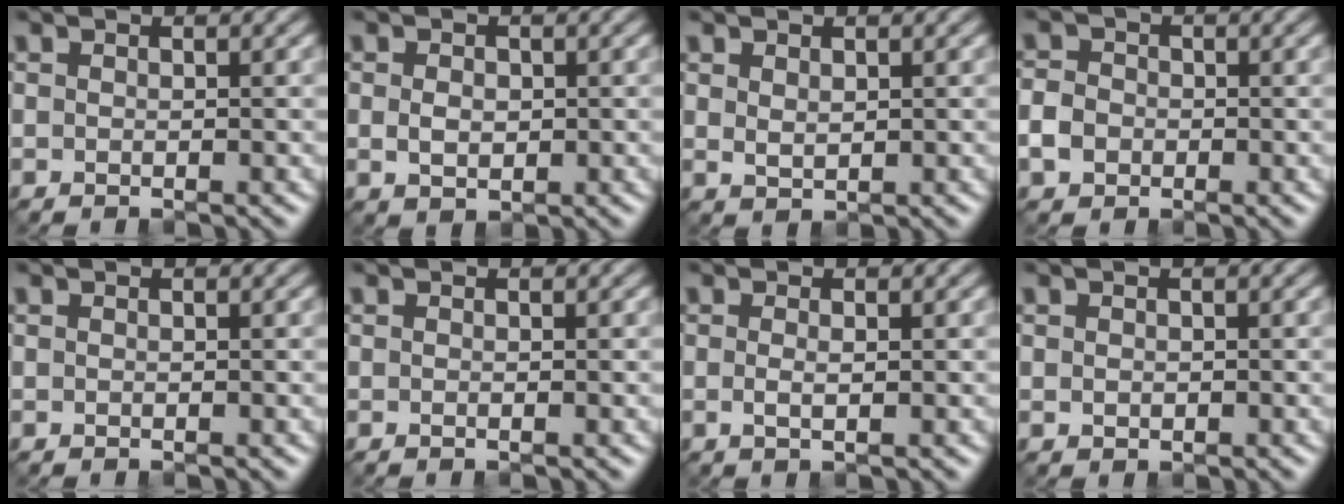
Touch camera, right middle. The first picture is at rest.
{"total": 1.9, "force": [0.0, 1.4, 1.3], "torque": [-0.025, -0.002, 0.001]}
{"total": 1.2, "force": [0.6, 0.7, 0.8], "torque": [-0.017, -0.002, 0.017]}
{"total": 2.5, "force": [-0.7, 2.1, 1.1], "torque": [-0.021, 0.001, -0.019]}
{"total": 0.0}
{"total": 0.0}
{"total": 1.1, "force": [0.0, 0.2, 1.0], "torque": [-0.021, -0.002, -0.002]}
{"total": 0.7, "force": [0.0, 0.6, 0.4], "torque": [-0.003, -0.002, 0.001]}